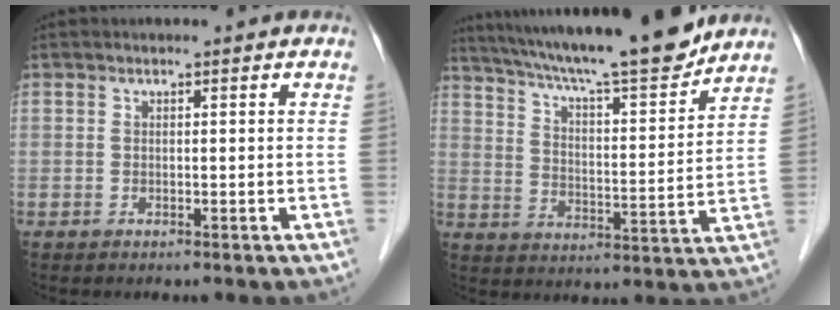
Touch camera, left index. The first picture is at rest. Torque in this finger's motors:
{"motor_torque": [0.19, -0.34, 0.32, 0.10]}